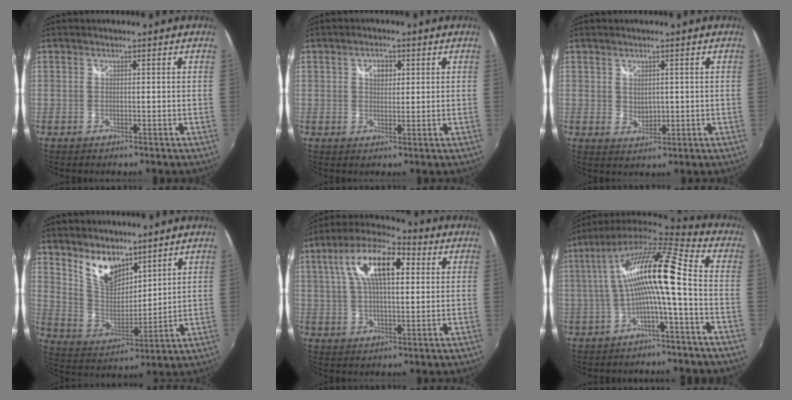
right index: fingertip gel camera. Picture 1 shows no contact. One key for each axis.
{"total": 3.1, "fx": 1.0, "fy": 2.2, "fz": 1.9, "tx": -0.025, "ty": 0.007, "tz": 0.016}
{"total": 2.6, "fx": 0.8, "fy": 2.0, "fz": 1.4, "tx": -0.017, "ty": -0.001, "tz": 0.016}
{"total": 10.4, "fx": 7.3, "fy": 5.2, "fz": 5.2, "tx": -0.096, "ty": 0.001, "tz": 0.148}
{"total": 14.4, "fx": 4.2, "fy": 6.0, "fz": 12.4, "tx": -0.226, "ty": 0.031, "tz": 0.062}
{"total": 15.0, "fx": -0.1, "fy": 1.9, "fz": 14.9, "tx": -0.279, "ty": 0.021, "tz": -0.007}